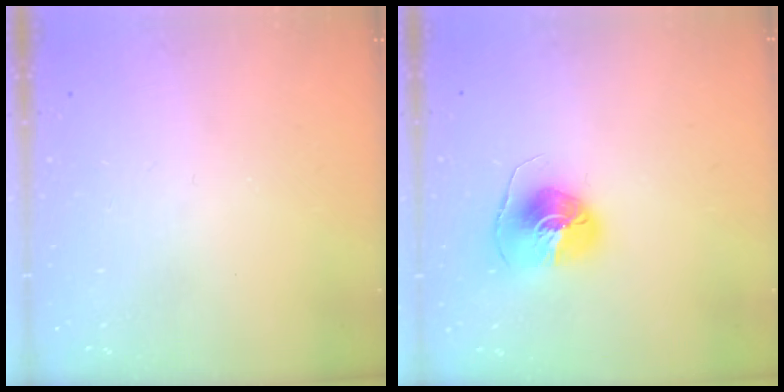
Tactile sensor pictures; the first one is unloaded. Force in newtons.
{"total": 8.1, "press": 8.1, "slide": 0.1}